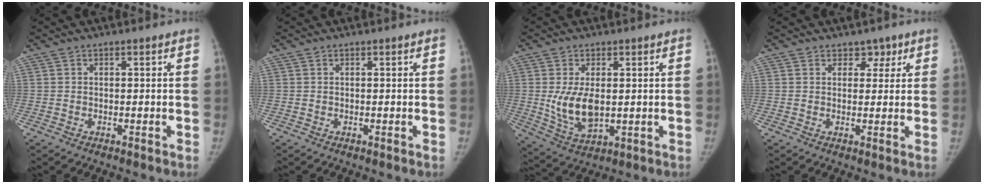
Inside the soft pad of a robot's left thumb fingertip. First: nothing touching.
{"total": 0.0}
{"total": 9.0, "force": [0.4, 5.0, 7.5], "torque": [-0.134, -0.016, 0.022]}
{"total": 3.0, "force": [1.8, 2.2, 0.7], "torque": [0.018, -0.008, 0.021]}